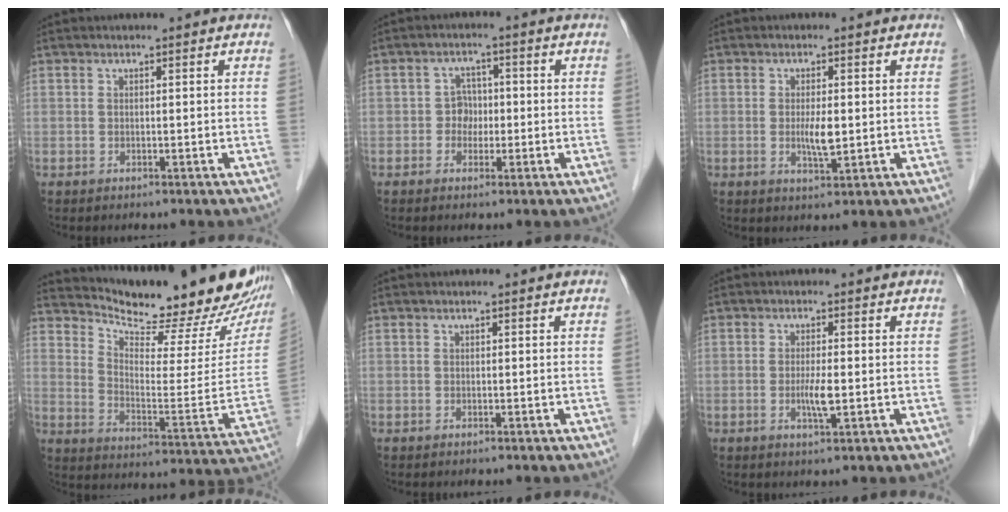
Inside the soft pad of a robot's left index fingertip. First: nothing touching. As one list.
[{"total": 2.9, "force": [-0.6, 2.6, 1.3], "torque": [-0.015, 0.008, -0.014]}, {"total": 3.4, "force": [-0.1, 0.8, 3.3], "torque": [-0.062, -0.005, 0.001]}, {"total": 23.8, "force": [21.6, 3.8, 9.1], "torque": [-0.143, -0.085, 0.284]}, {"total": 0.0}, {"total": 3.0, "force": [-0.5, 0.3, 2.9], "torque": [-0.060, -0.005, -0.009]}]